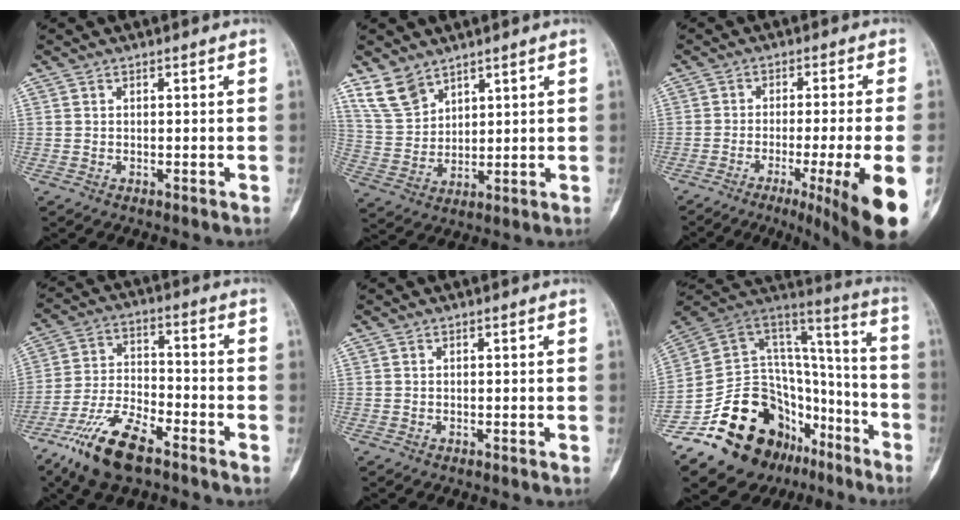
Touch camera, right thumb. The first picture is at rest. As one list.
[{"total": 7.2, "force": [5.5, 4.1, 2.4], "torque": [-0.039, -0.025, 0.124]}, {"total": 16.8, "force": [-7.2, 0.6, 15.1], "torque": [-0.172, -0.009, -0.103]}, {"total": 13.7, "force": [-9.0, 4.8, 9.3], "torque": [-0.185, 0.038, -0.173]}, {"total": 0.0}, {"total": 29.6, "force": [-15.8, 19.1, 16.2], "torque": [-0.257, 0.120, -0.248]}]